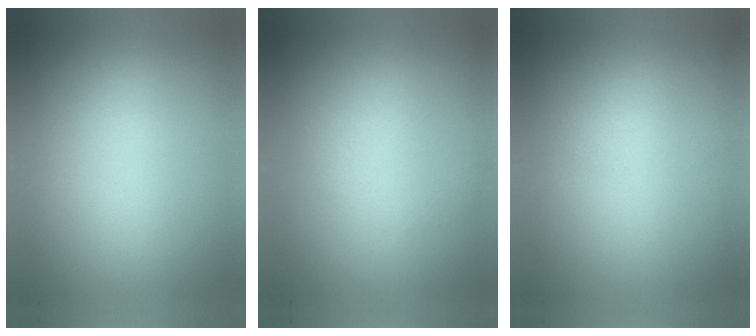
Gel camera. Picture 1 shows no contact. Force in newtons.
{"total": 1.3}
{"total": 1.3}